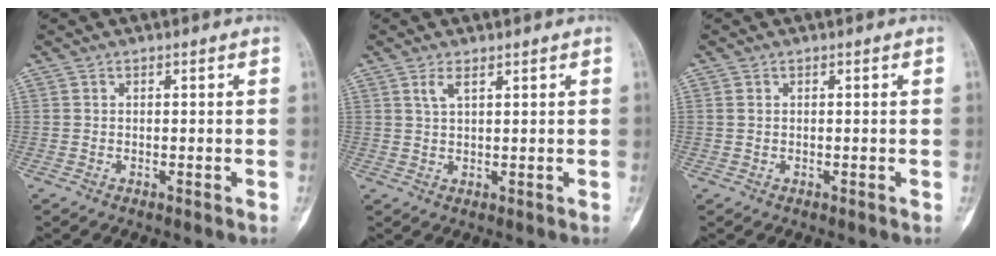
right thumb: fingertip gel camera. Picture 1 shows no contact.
{"total": 2.4, "force": [1.4, 0.7, 1.8], "torque": [-0.041, -0.003, 0.033]}
{"total": 0.7, "force": [0.3, 0.5, 0.5], "torque": [-0.010, 0.003, 0.008]}